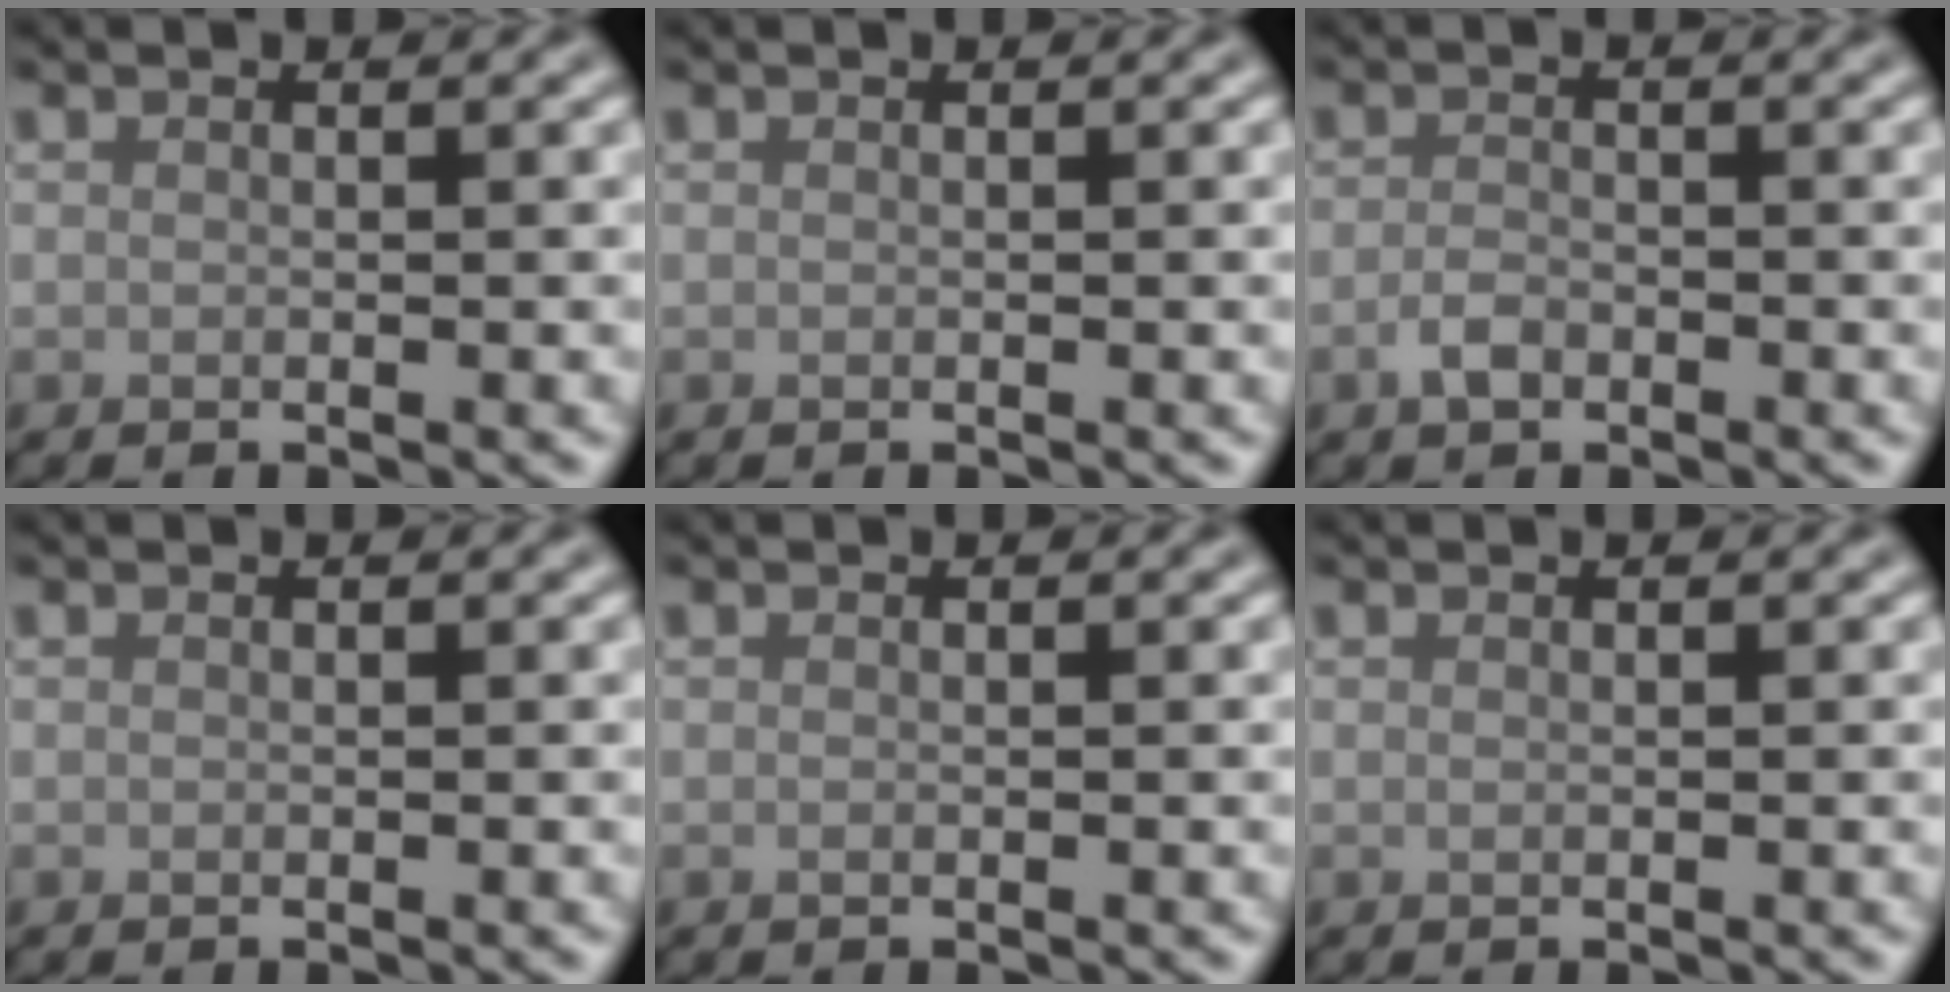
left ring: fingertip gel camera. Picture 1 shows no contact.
{"total": 0.0}
{"total": 1.6, "force": [-0.9, 0.9, 1.0], "torque": [-0.022, 0.000, -0.020]}
{"total": 0.0}
{"total": 0.0}
{"total": 0.0}